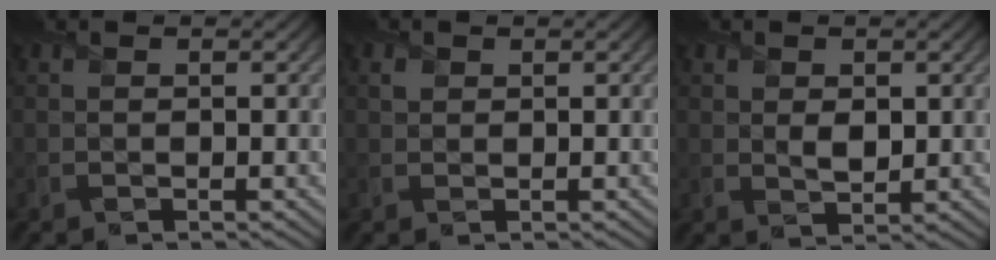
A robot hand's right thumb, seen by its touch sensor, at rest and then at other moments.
{"total": 0.9, "force": [0.5, 0.7, 0.1], "torque": [-0.001, -0.001, 0.010]}
{"total": 2.2, "force": [0.6, 1.6, 1.4], "torque": [-0.035, -0.007, 0.012]}